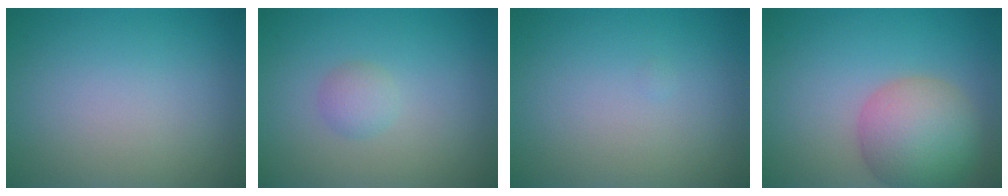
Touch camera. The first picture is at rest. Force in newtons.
{"total": 1.4, "press": 1.4, "slide": 0.1}
{"total": 0.0}
{"total": 6.8, "press": 6.8, "slide": 0.2}